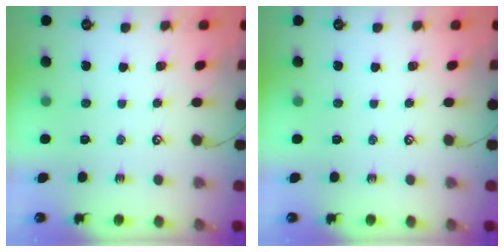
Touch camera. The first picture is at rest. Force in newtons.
{"total": 0.0}